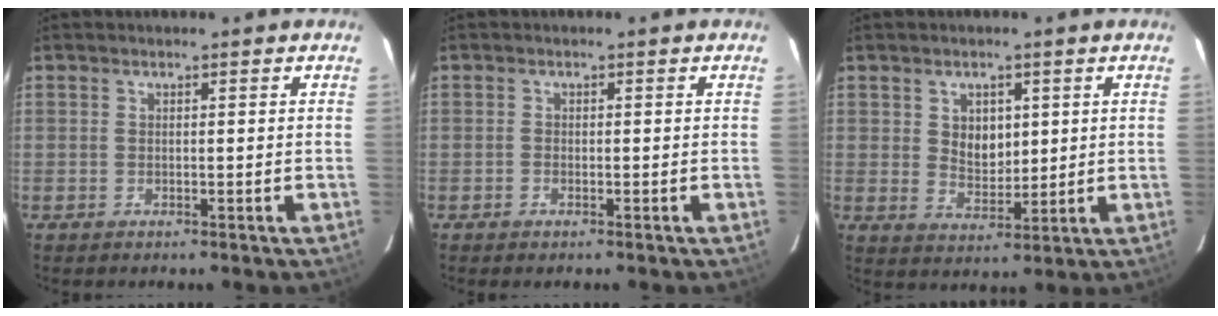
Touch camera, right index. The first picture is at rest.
{"total": 0.7, "force": [-0.5, 0.3, 0.3], "torque": [-0.007, 0.000, -0.011]}
{"total": 5.6, "force": [1.6, 4.1, 3.4], "torque": [-0.053, 0.000, 0.035]}